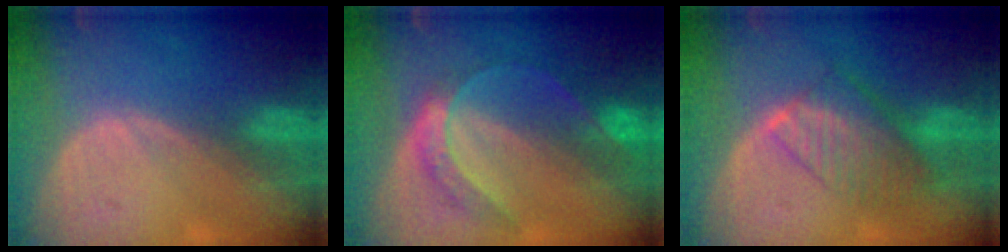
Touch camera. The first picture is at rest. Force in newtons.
{"total": 6.9, "press": 5.7, "slide": 3.9}
{"total": 8.1, "press": 7.1, "slide": 4.0}